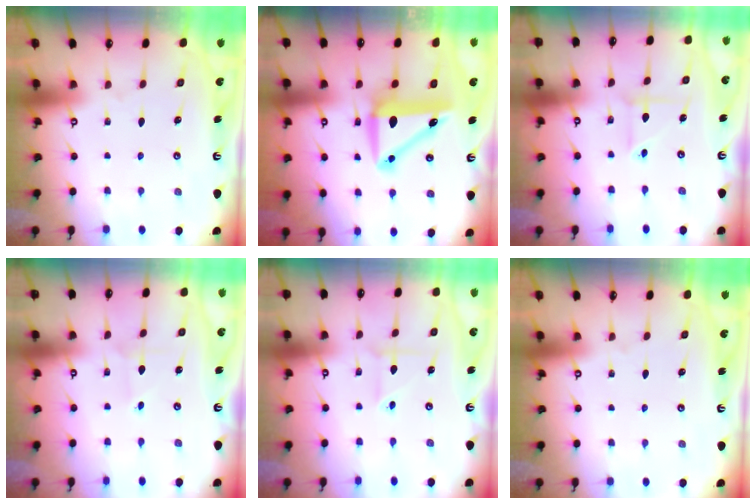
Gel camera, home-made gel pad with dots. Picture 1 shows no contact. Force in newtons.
{"total": 10.2, "press": 9.9, "slide": 2.4}
{"total": 2.9, "press": 2.9, "slide": 0.2}
{"total": 1.5, "press": 1.4, "slide": 0.2}
{"total": 2.8, "press": 2.7, "slide": 0.6}
{"total": 0.0}